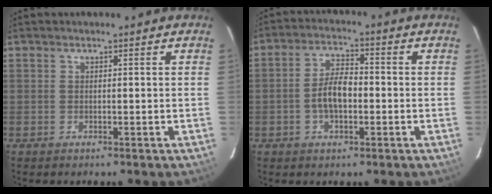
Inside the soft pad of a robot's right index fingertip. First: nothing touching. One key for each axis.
{"total": 6.3, "fx": -1.3, "fy": 3.0, "fz": 5.4, "tx": -0.105, "ty": 0.011, "tz": -0.020}